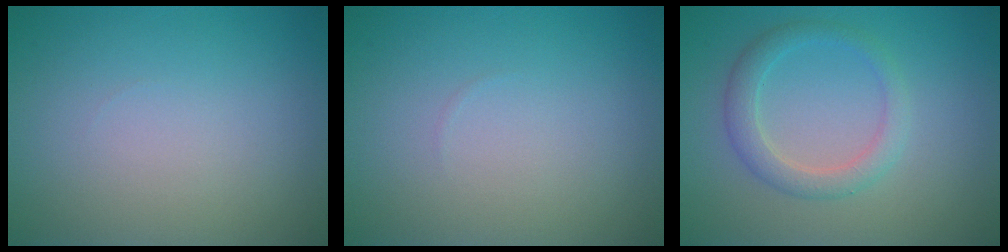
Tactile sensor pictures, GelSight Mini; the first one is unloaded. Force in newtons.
{"total": 0.0}
{"total": 2.6, "press": 2.6, "slide": 0.2}